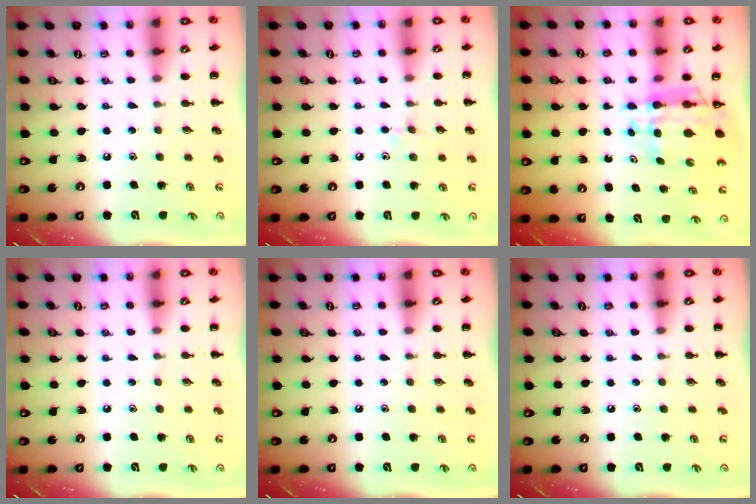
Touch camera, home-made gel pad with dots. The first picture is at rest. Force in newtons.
{"total": 5.2, "press": 5.0, "slide": 1.7}
{"total": 9.1, "press": 8.5, "slide": 3.3}
{"total": 0.0}
{"total": 0.0}
{"total": 0.0}